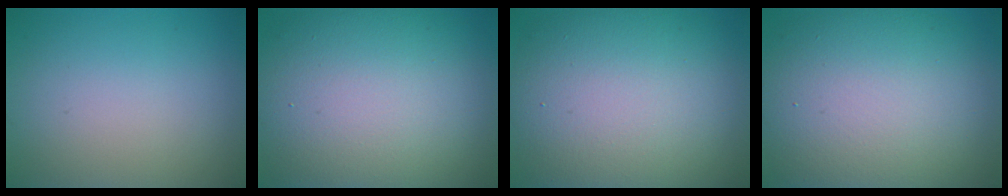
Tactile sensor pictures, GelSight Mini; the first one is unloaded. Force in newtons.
{"total": 15.3, "press": 15.3, "slide": 1.2}
{"total": 14.1, "press": 14.1, "slide": 1.4}
{"total": 13.7, "press": 13.6, "slide": 1.4}